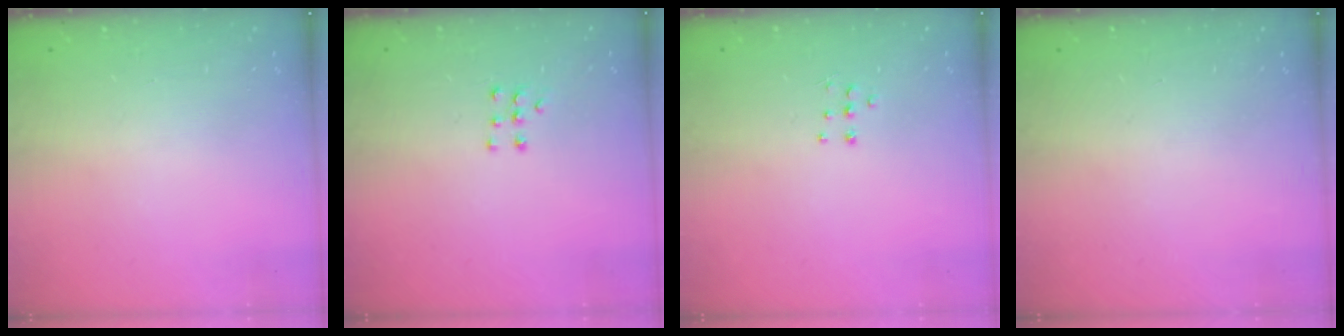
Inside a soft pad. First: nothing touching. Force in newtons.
{"total": 5.5, "press": 5.5, "slide": 0.9}
{"total": 4.6, "press": 4.5, "slide": 0.7}
{"total": 0.0}